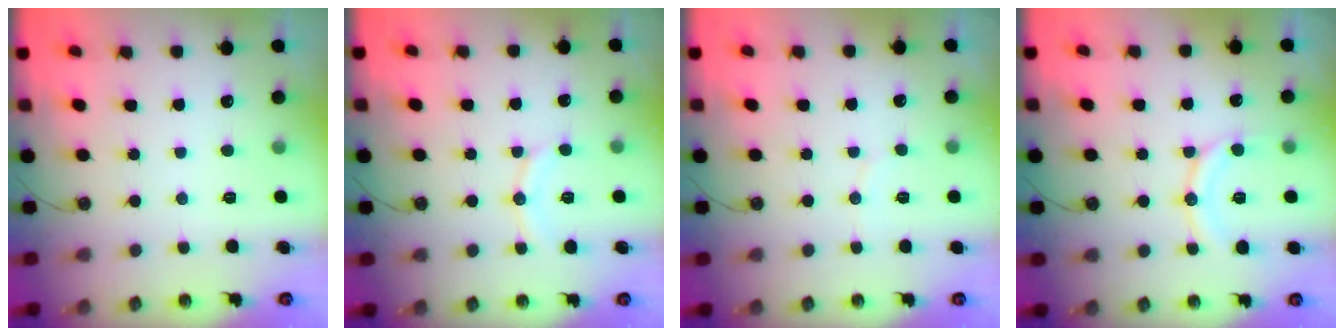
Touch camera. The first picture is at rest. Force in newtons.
{"total": 8.1, "press": 8.1, "slide": 0.8}
{"total": 3.8, "press": 3.7, "slide": 0.4}
{"total": 11.4, "press": 11.3, "slide": 1.0}